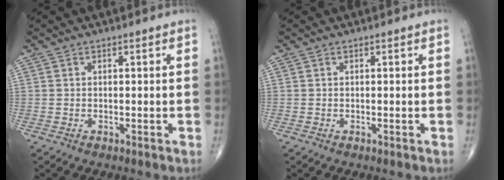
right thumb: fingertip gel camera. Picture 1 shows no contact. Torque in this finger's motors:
{"motor_torque": [-0.18, -0.07, -0.03, 0.03, 0.00]}